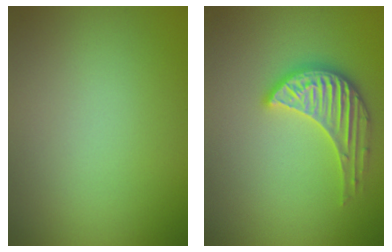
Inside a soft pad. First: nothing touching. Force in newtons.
{"total": 3.7, "press": 3.3, "slide": 1.7}